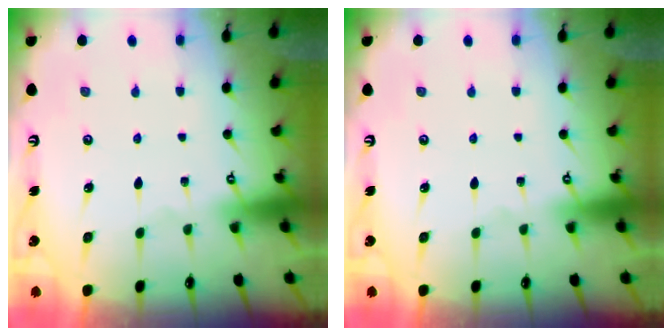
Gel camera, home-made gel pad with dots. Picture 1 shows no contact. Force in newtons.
{"total": 0.0}